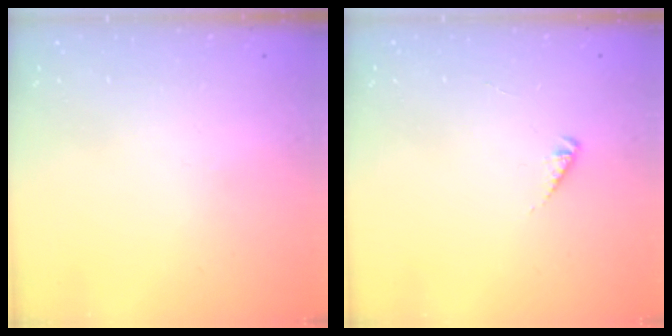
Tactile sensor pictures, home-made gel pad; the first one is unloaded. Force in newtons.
{"total": 1.9, "press": 1.8, "slide": 0.4}